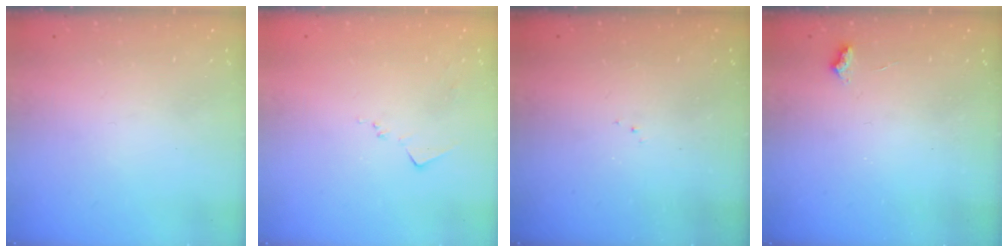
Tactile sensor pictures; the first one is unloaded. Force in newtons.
{"total": 7.8, "press": 7.7, "slide": 1.0}
{"total": 5.8, "press": 5.8, "slide": 0.7}
{"total": 3.0, "press": 2.9, "slide": 0.5}